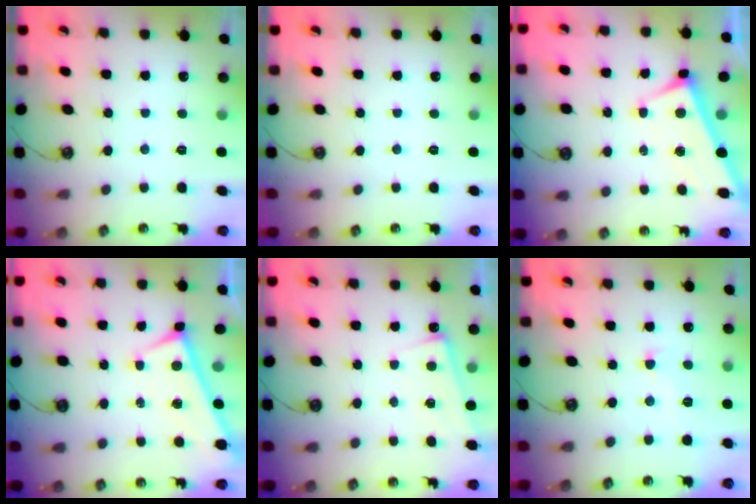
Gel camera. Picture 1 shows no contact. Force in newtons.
{"total": 0.0}
{"total": 3.5, "press": 3.4, "slide": 0.3}
{"total": 0.0}
{"total": 1.9, "press": 1.8, "slide": 0.4}
{"total": 3.7, "press": 3.7, "slide": 0.3}